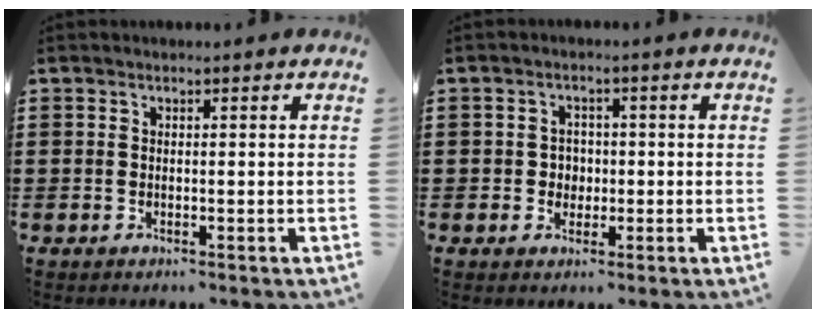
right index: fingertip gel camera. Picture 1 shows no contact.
{"total": 2.3, "force": [-0.3, 2.2, 0.7], "torque": [-0.021, 0.006, -0.009]}